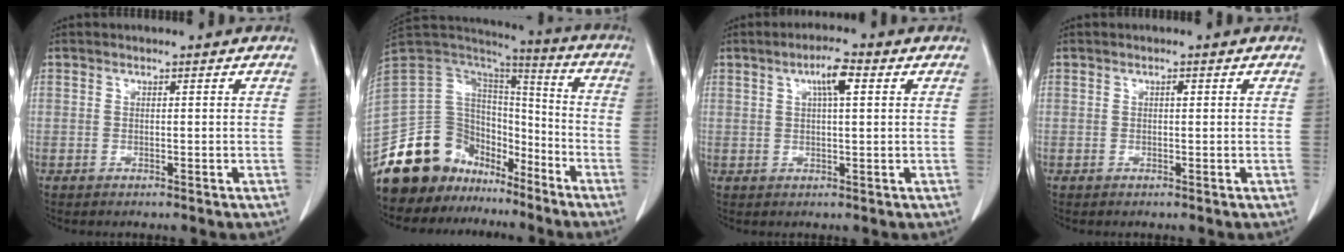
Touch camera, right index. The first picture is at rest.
{"total": 18.2, "force": [-13.7, 11.3, 4.1], "torque": [-0.087, 0.088, -0.225]}
{"total": 4.4, "force": [1.6, 0.7, 4.0], "torque": [-0.074, 0.007, 0.028]}
{"total": 0.6, "force": [0.1, 0.2, 0.5], "torque": [-0.010, 0.001, 0.001]}